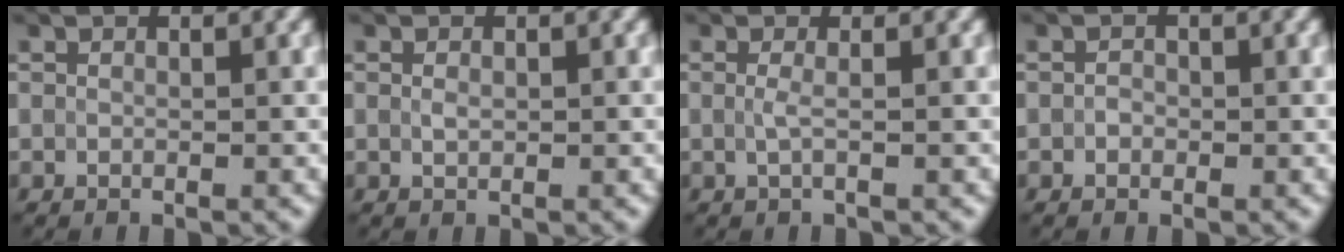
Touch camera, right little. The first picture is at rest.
{"total": 0.7, "force": [0.1, 0.4, 0.6], "torque": [-0.014, 0.001, 0.002]}
{"total": 0.8, "force": [0.0, -0.1, 0.8], "torque": [-0.024, -0.001, 0.001]}
{"total": 0.7, "force": [-0.2, 0.6, 0.3], "torque": [-0.006, 0.000, -0.006]}